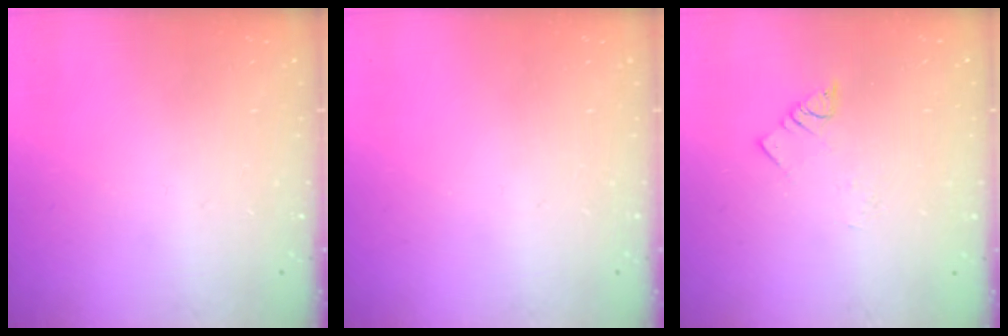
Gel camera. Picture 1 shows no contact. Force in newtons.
{"total": 0.0}
{"total": 2.8, "press": 2.8, "slide": 0.3}